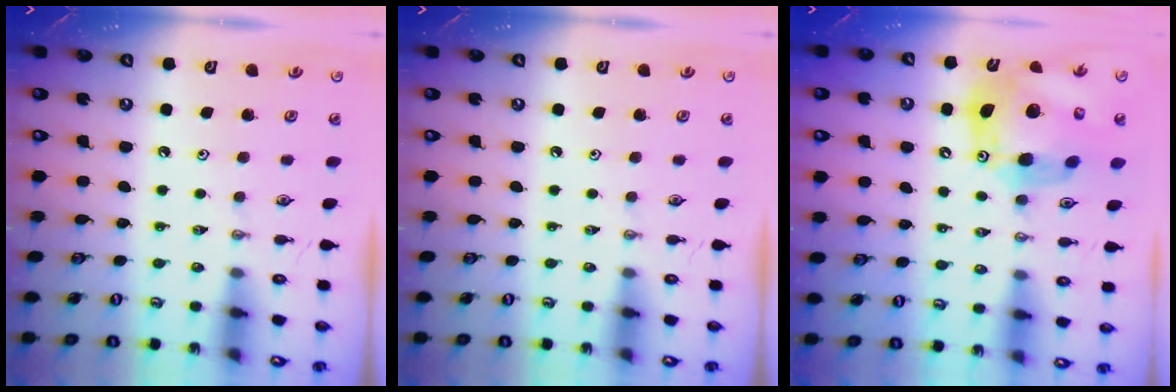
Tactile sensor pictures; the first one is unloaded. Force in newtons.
{"total": 0.0}
{"total": 19.2, "press": 19.0, "slide": 2.2}